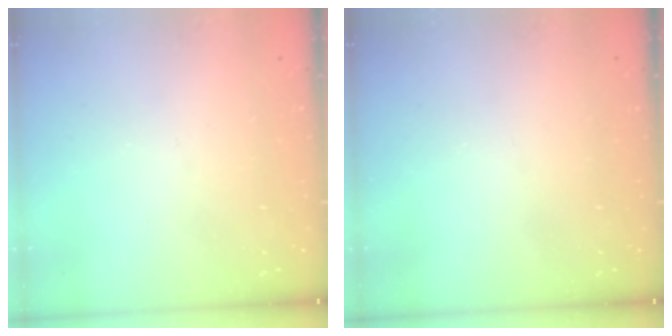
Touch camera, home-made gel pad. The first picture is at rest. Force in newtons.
{"total": 0.0}